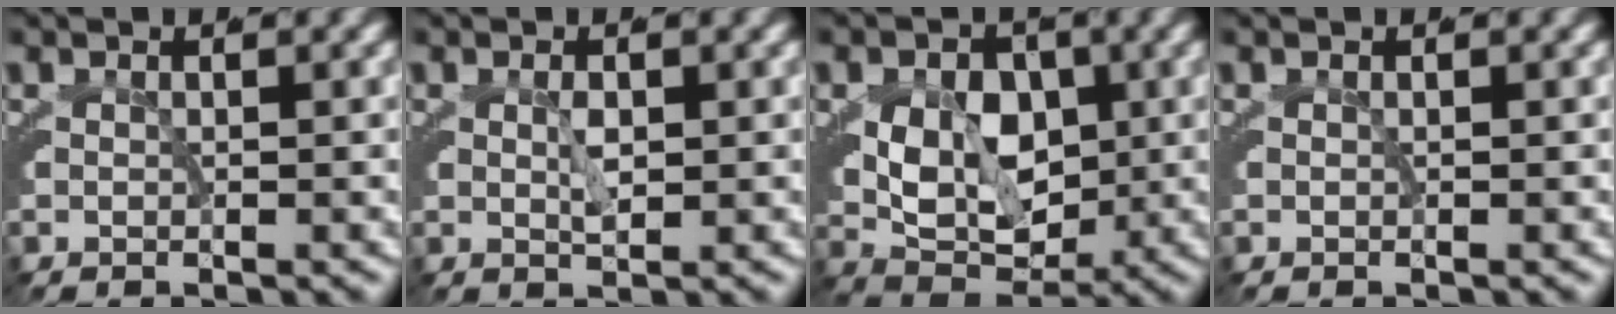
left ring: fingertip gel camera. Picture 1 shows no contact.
{"total": 1.2, "force": [0.0, 0.3, 1.1], "torque": [-0.017, -0.005, 0.005]}
{"total": 8.8, "force": [0.4, 6.7, 5.8], "torque": [-0.093, -0.027, 0.013]}
{"total": 0.0}